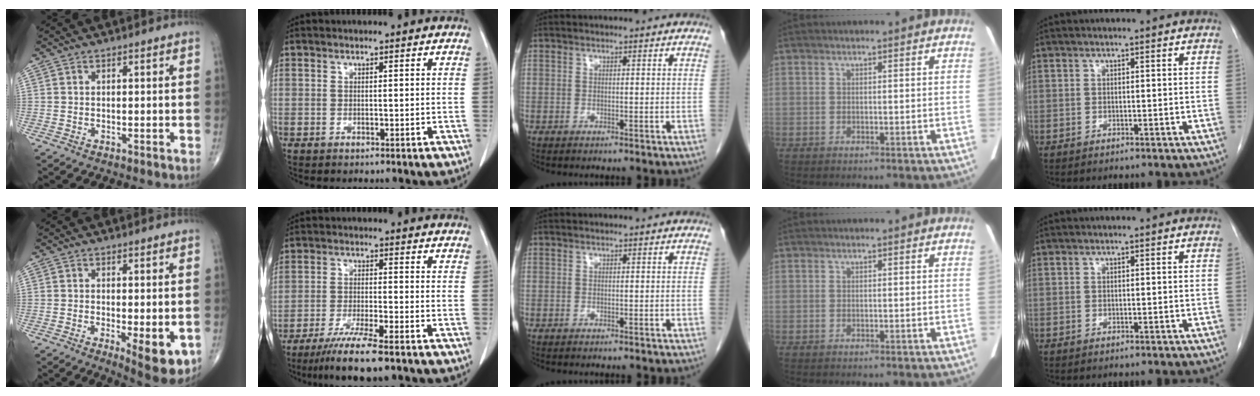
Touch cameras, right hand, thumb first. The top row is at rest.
{"thumb": {"total": 8.4, "force": [-2.2, 2.8, 7.6], "torque": [-0.100, -0.019, -0.028]}, "index": {"total": 8.7, "force": [-6.5, 0.2, 5.9], "torque": [-0.098, -0.022, -0.107]}}